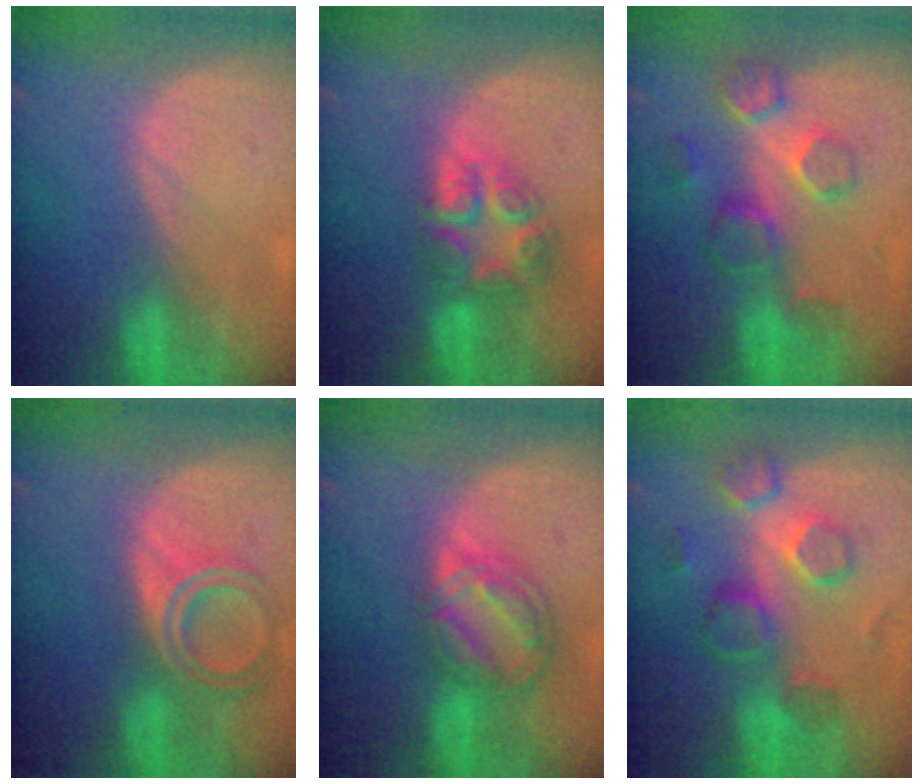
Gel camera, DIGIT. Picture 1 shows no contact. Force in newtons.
{"total": 7.7, "press": 6.7, "slide": 3.7}
{"total": 8.6, "press": 7.7, "slide": 3.8}
{"total": 6.5, "press": 5.9, "slide": 2.8}
{"total": 8.2, "press": 7.0, "slide": 4.3}
{"total": 8.7, "press": 8.5, "slide": 2.1}